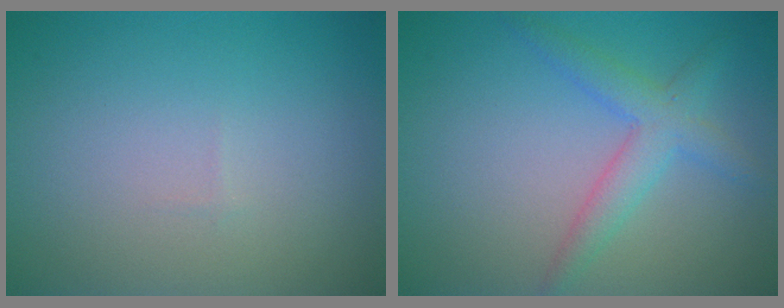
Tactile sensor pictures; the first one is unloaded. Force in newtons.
{"total": 3.2, "press": 3.1, "slide": 0.2}